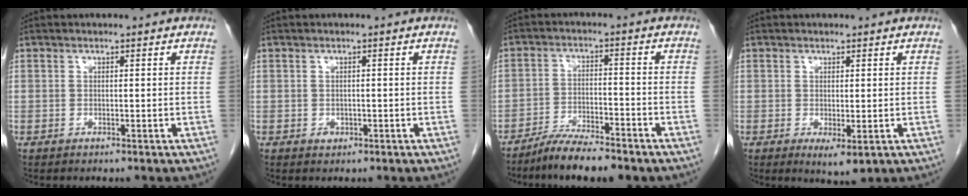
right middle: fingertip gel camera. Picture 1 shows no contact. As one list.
[{"total": 1.0, "force": [-0.3, 0.8, 0.4], "torque": [-0.008, 0.002, -0.001]}, {"total": 8.0, "force": [-6.6, 1.3, 4.4], "torque": [-0.072, -0.016, -0.112]}, {"total": 2.8, "force": [-0.6, 1.0, 2.6], "torque": [-0.037, -0.010, 0.001]}]